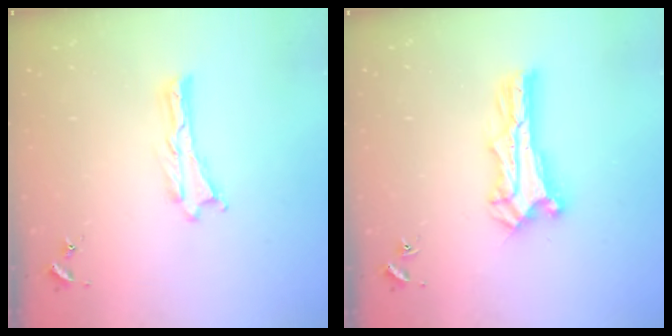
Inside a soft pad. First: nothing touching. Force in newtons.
{"total": 2.7, "press": 2.7, "slide": 0.3}